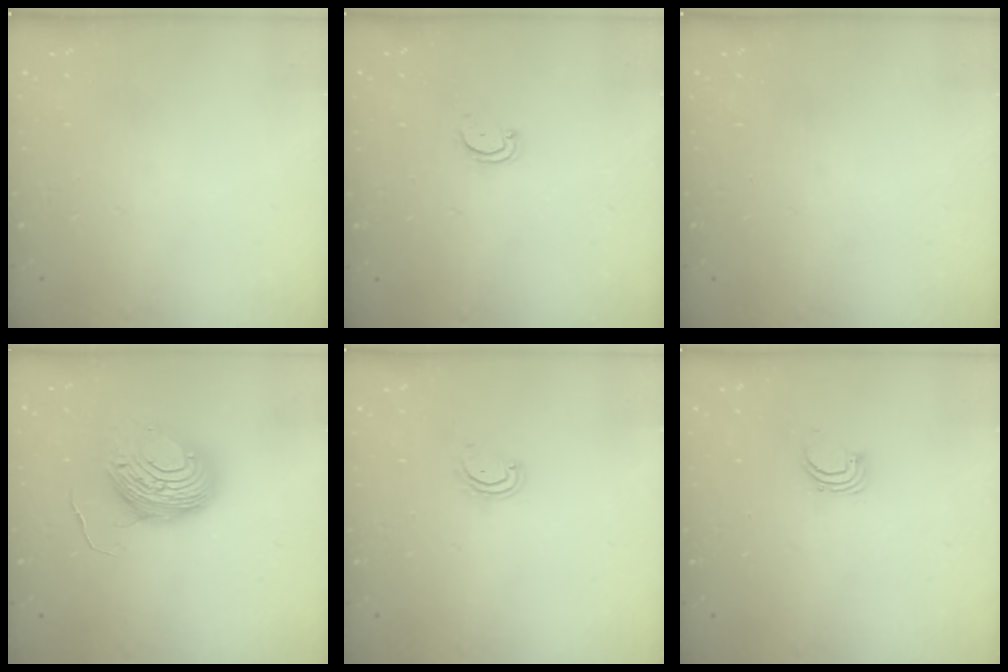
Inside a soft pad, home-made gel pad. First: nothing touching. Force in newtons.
{"total": 3.0, "press": 3.0, "slide": 0.2}
{"total": 0.0}
{"total": 11.8, "press": 11.7, "slide": 1.2}
{"total": 2.9, "press": 2.9, "slide": 0.3}
{"total": 2.3, "press": 2.3, "slide": 0.1}